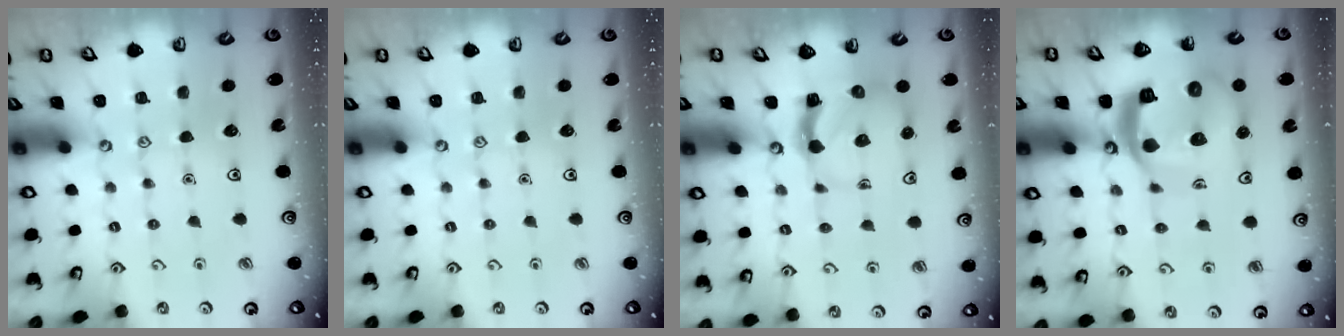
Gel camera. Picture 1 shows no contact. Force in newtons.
{"total": 0.0}
{"total": 4.7, "press": 4.6, "slide": 0.8}
{"total": 18.0, "press": 17.9, "slide": 1.9}